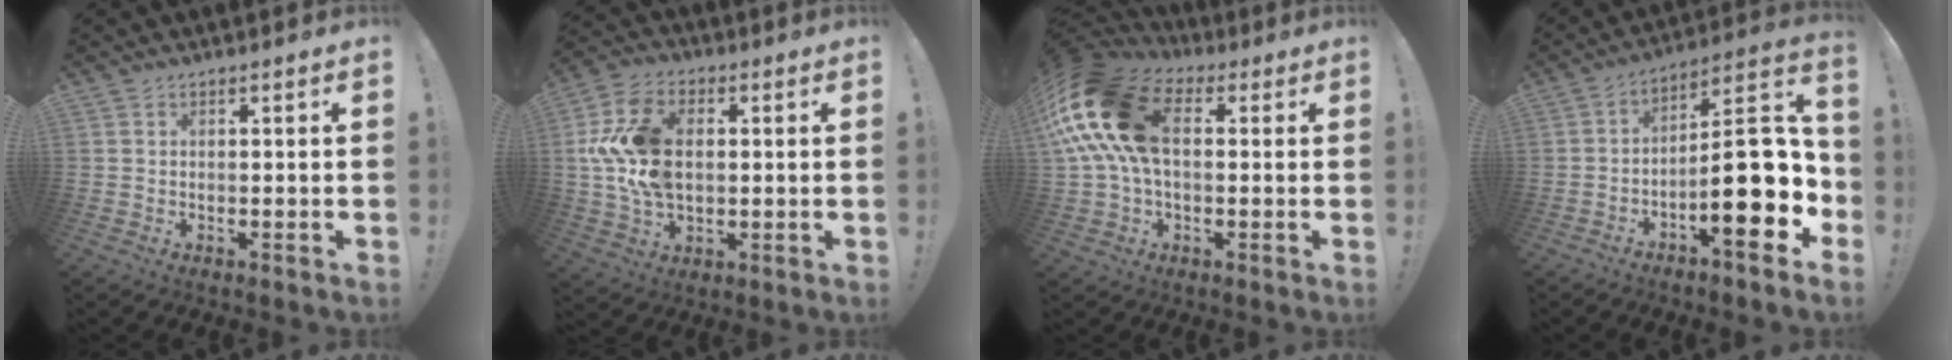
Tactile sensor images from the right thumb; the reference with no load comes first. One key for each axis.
{"total": 17.8, "fx": 1.9, "fy": 12.5, "fz": 12.5, "tx": -0.238, "ty": 0.008, "tz": 0.038}
{"total": 21.0, "fx": 3.9, "fy": 13.0, "fz": 16.1, "tx": -0.293, "ty": 0.009, "tz": 0.075}
{"total": 20.9, "fx": -4.7, "fy": 6.5, "fz": 19.3, "tx": -0.275, "ty": 0.022, "tz": -0.072}